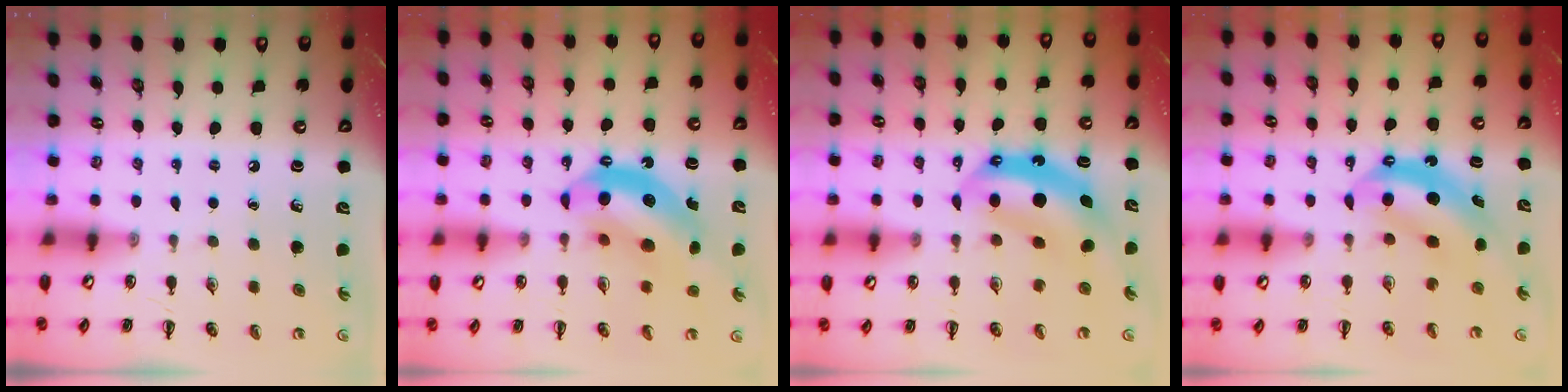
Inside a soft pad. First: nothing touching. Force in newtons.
{"total": 13.4, "press": 12.9, "slide": 3.6}
{"total": 7.9, "press": 7.7, "slide": 1.6}
{"total": 6.4, "press": 6.3, "slide": 1.0}